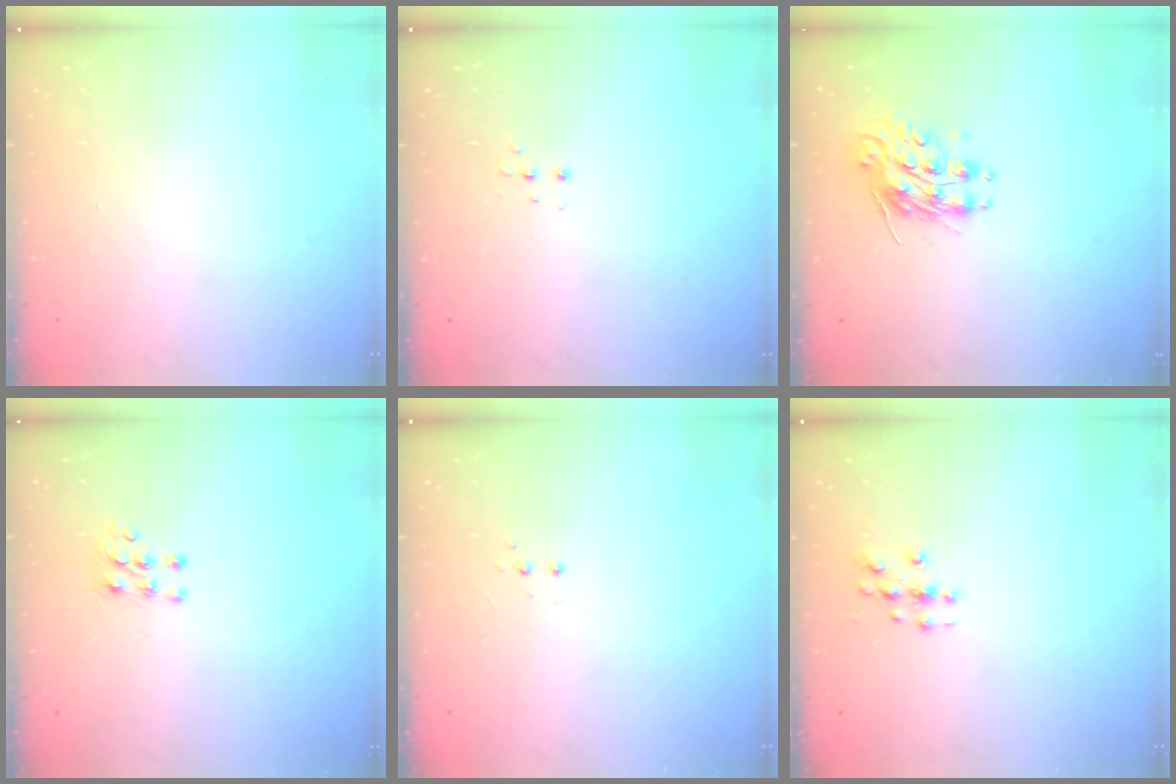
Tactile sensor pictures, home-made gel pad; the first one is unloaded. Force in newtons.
{"total": 3.6, "press": 3.5, "slide": 0.8}
{"total": 8.9, "press": 8.9, "slide": 0.2}
{"total": 5.5, "press": 5.4, "slide": 1.1}
{"total": 3.4, "press": 3.3, "slide": 0.7}
{"total": 3.2, "press": 3.2, "slide": 0.1}